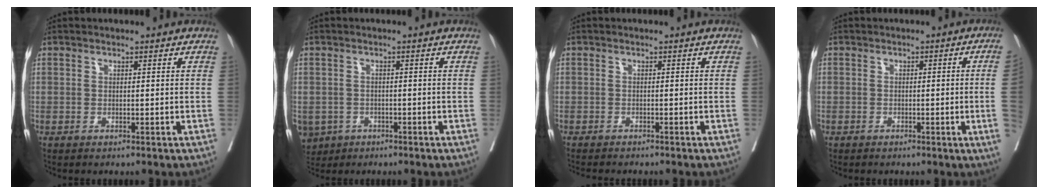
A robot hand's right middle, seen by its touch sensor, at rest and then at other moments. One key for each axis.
{"total": 7.2, "fx": -3.6, "fy": 5.8, "fz": 2.2, "tx": -0.061, "ty": -0.001, "tz": -0.054}
{"total": 5.1, "fx": -4.5, "fy": 0.9, "fz": 2.2, "tx": -0.027, "ty": -0.008, "tz": -0.062}
{"total": 5.2, "fx": -1.0, "fy": -1.5, "fz": 4.9, "tx": -0.056, "ty": -0.006, "tz": -0.013}